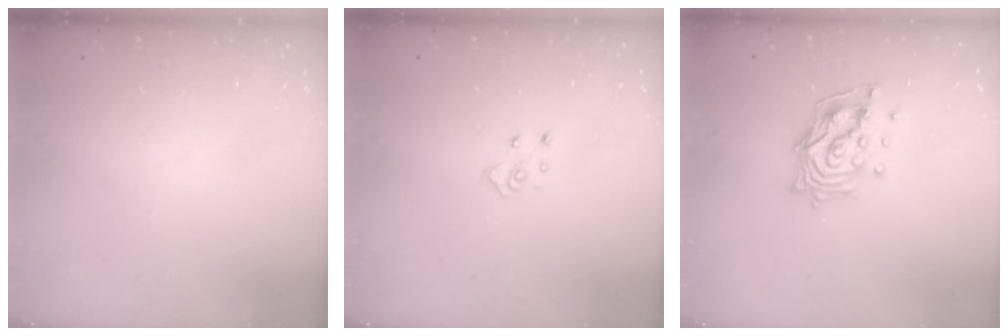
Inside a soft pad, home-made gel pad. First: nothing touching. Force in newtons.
{"total": 4.7, "press": 4.7, "slide": 0.4}
{"total": 12.9, "press": 12.7, "slide": 2.2}